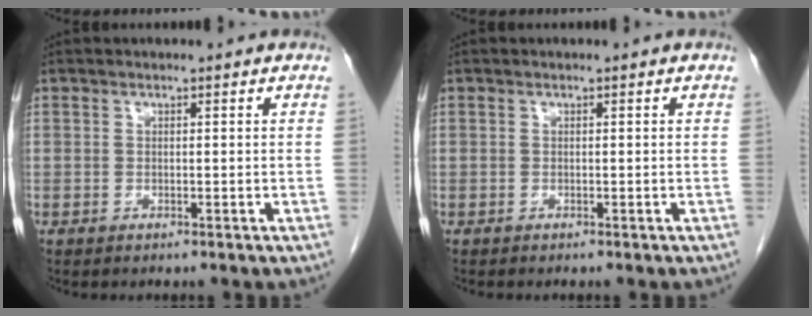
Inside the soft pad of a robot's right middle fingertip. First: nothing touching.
{"total": 0.0}